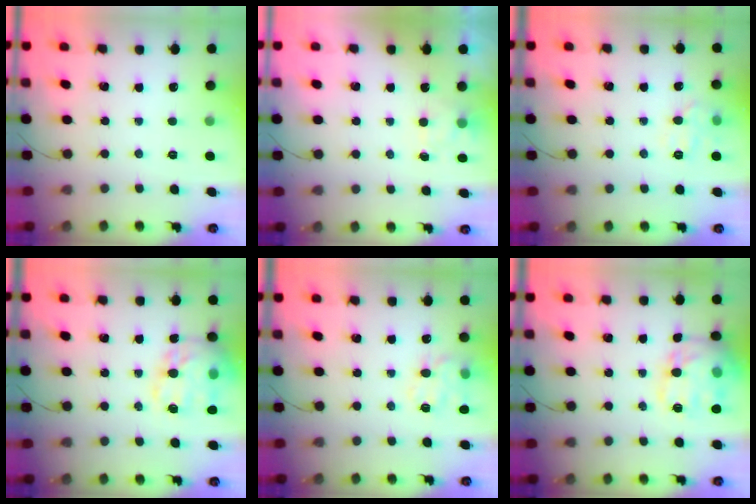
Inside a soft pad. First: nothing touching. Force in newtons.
{"total": 2.4, "press": 2.0, "slide": 1.4}
{"total": 8.0, "press": 8.0, "slide": 0.4}
{"total": 21.0, "press": 20.7, "slide": 3.2}
{"total": 12.5, "press": 12.4, "slide": 1.7}
{"total": 18.0, "press": 18.0, "slide": 1.3}